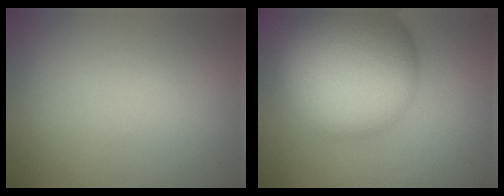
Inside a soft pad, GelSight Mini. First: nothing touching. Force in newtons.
{"total": 15.0, "press": 15.0, "slide": 0.7}